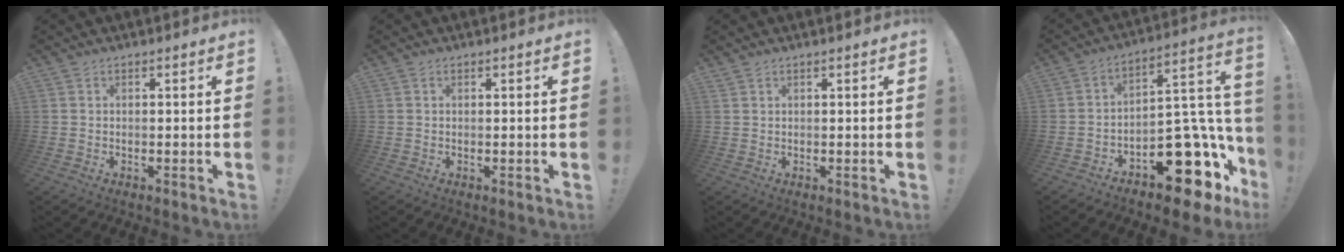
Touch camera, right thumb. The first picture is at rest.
{"total": 0.0}
{"total": 0.7, "force": [0.5, -0.2, 0.4], "torque": [-0.009, 0.000, 0.010]}
{"total": 19.4, "force": [-9.9, 9.5, 13.6], "torque": [-0.130, 0.053, -0.151]}